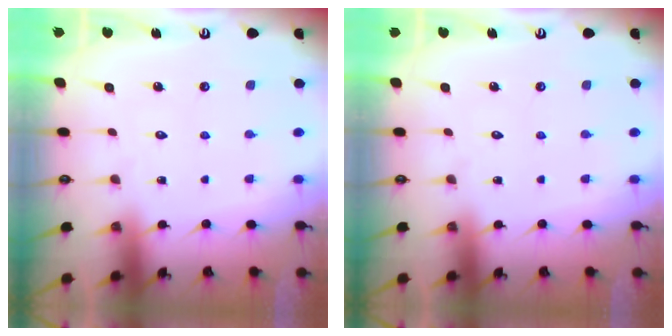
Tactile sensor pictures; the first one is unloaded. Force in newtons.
{"total": 0.0}